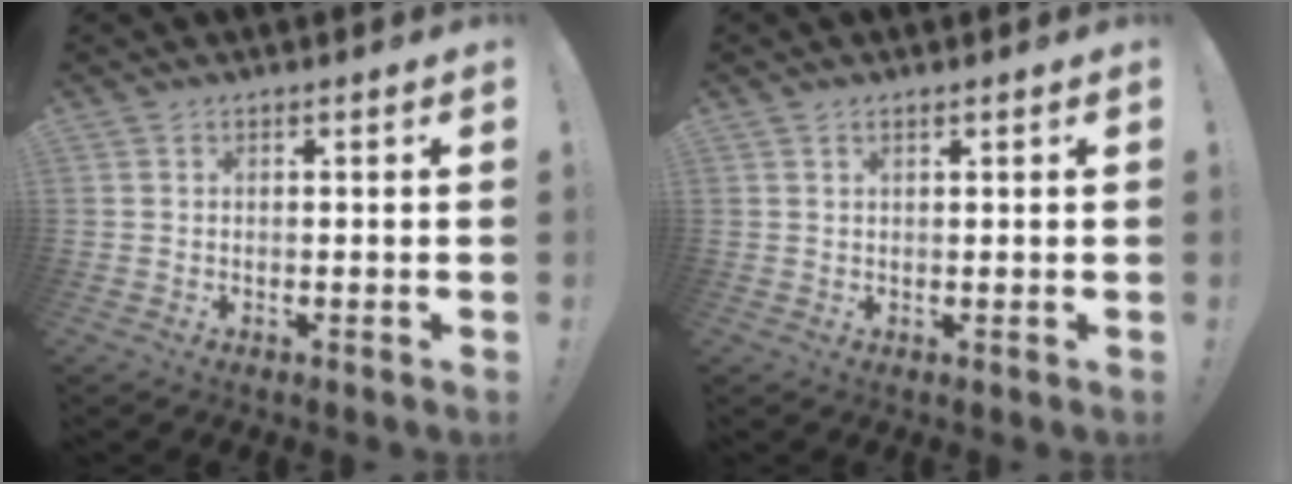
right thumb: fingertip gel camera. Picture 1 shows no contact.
{"total": 1.0, "force": [0.7, 0.4, 0.7], "torque": [-0.008, -0.002, 0.011]}